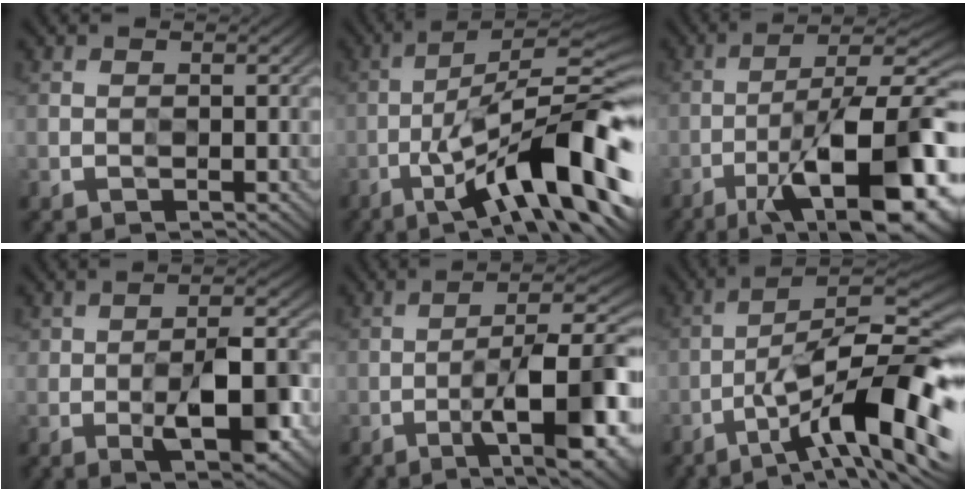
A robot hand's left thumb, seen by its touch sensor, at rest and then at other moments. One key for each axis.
{"total": 14.0, "fx": -6.5, "fy": 3.0, "fz": 12.1, "tx": -0.191, "ty": 0.017, "tz": -0.108}
{"total": 16.3, "fx": -7.6, "fy": 5.6, "fz": 13.3, "tx": -0.198, "ty": -0.007, "tz": -0.116}
{"total": 7.3, "fx": -2.6, "fy": 2.7, "fz": 6.2, "tx": -0.093, "ty": 0.002, "tz": -0.044}
{"total": 12.9, "fx": -5.4, "fy": 3.4, "fz": 11.2, "tx": -0.154, "ty": 0.013, "tz": -0.080}
{"total": 14.8, "fx": -7.5, "fy": 3.7, "fz": 12.2, "tx": -0.185, "ty": 0.005, "tz": -0.124}